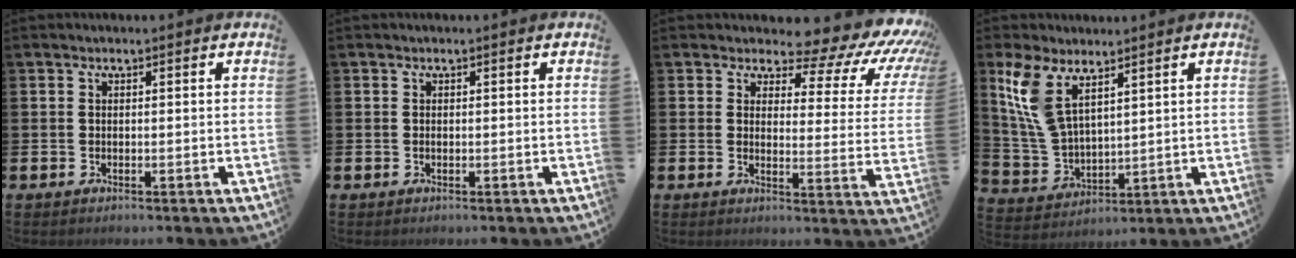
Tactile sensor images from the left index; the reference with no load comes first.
{"total": 0.0}
{"total": 6.7, "force": [5.2, 2.9, 3.1], "torque": [-0.038, -0.053, 0.076]}
{"total": 9.0, "force": [5.9, 3.9, 5.4], "torque": [-0.122, -0.012, 0.113]}